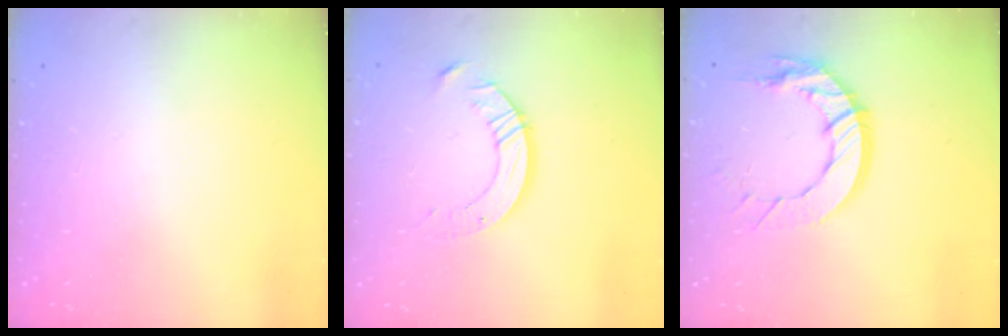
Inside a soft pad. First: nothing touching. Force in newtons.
{"total": 9.2, "press": 9.1, "slide": 0.8}
{"total": 12.1, "press": 12.1, "slide": 0.8}